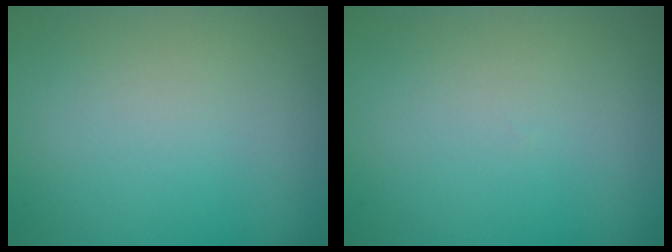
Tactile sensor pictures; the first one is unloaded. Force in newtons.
{"total": 0.0}